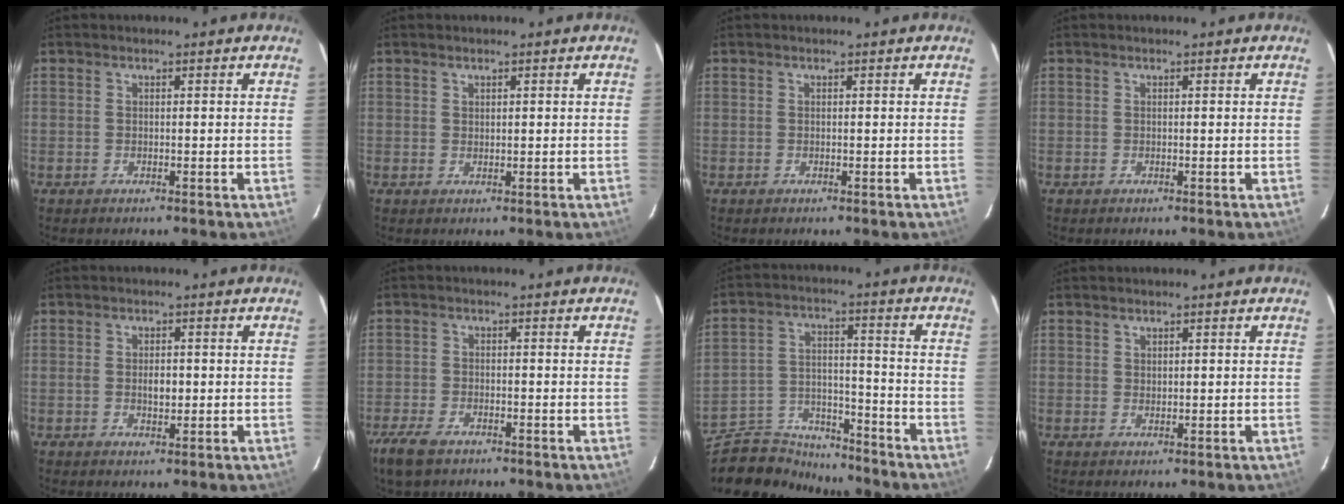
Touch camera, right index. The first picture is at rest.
{"total": 0.7, "force": [0.6, 0.4, 0.2], "torque": [-0.002, 0.002, 0.011]}
{"total": 0.0}
{"total": 0.0}
{"total": 2.8, "force": [-0.1, 1.5, 2.3], "torque": [-0.038, 0.001, -0.002]}
{"total": 6.6, "force": [-4.7, 3.1, 3.4], "torque": [-0.099, -0.017, -0.091]}
{"total": 11.8, "force": [-10.7, 4.5, 2.1], "torque": [-0.057, 0.029, -0.181]}
{"total": 0.9, "force": [0.7, 0.5, 0.2], "torque": [-0.002, 0.002, 0.013]}